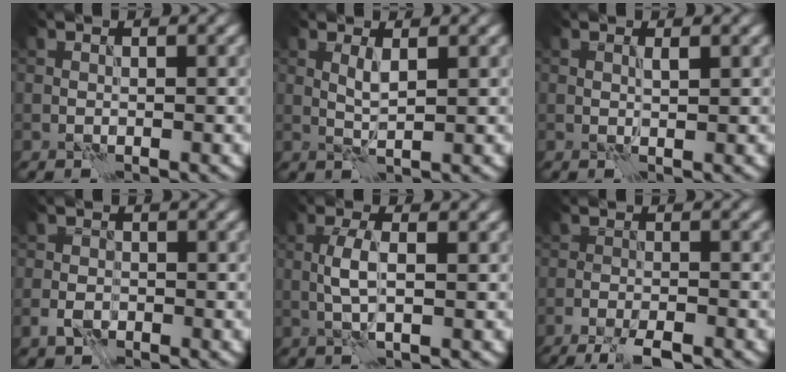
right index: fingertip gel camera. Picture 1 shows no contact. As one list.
[{"total": 1.6, "force": [0.6, 0.2, 1.5], "torque": [-0.036, -0.001, 0.012]}, {"total": 0.7, "force": [0.4, 0.1, 0.6], "torque": [-0.012, -0.001, 0.006]}, {"total": 2.3, "force": [-1.1, 1.6, 1.2], "torque": [-0.020, 0.001, -0.028]}, {"total": 2.7, "force": [-0.1, 0.7, 2.6], "torque": [-0.059, 0.006, -0.003]}, {"total": 4.1, "force": [-3.2, 0.8, 2.4], "torque": [-0.050, -0.008, -0.056]}]